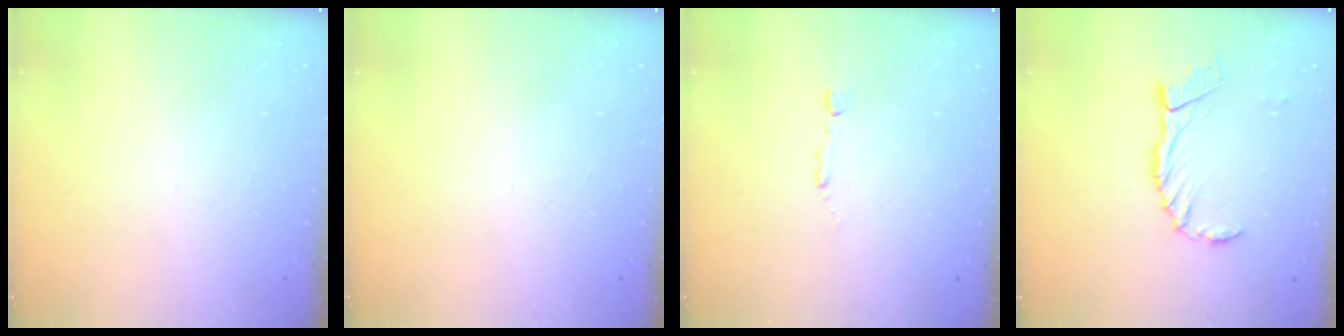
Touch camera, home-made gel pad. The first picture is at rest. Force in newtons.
{"total": 0.0}
{"total": 1.1, "press": 1.1, "slide": 0.1}
{"total": 9.0, "press": 8.9, "slide": 1.2}